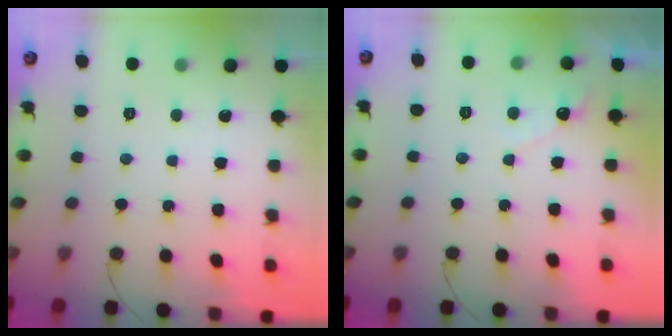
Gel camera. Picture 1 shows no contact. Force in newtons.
{"total": 4.6, "press": 4.6, "slide": 0.3}